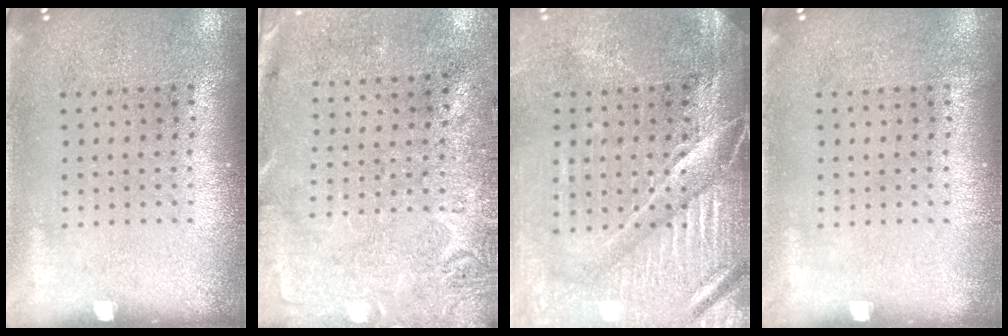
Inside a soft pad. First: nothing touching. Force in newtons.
{"total": 2.9, "press": 2.2, "slide": 1.8}
{"total": 4.6, "press": 4.0, "slide": 2.1}
{"total": 0.0}